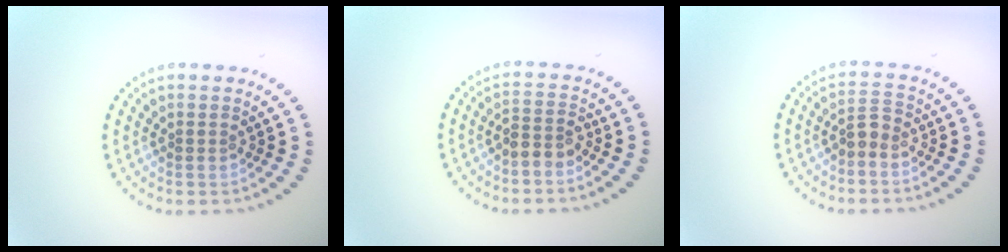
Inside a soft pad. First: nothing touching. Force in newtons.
{"total": 2.0, "press": 1.6, "slide": 1.2}
{"total": 1.6, "press": 1.3, "slide": 1.0}